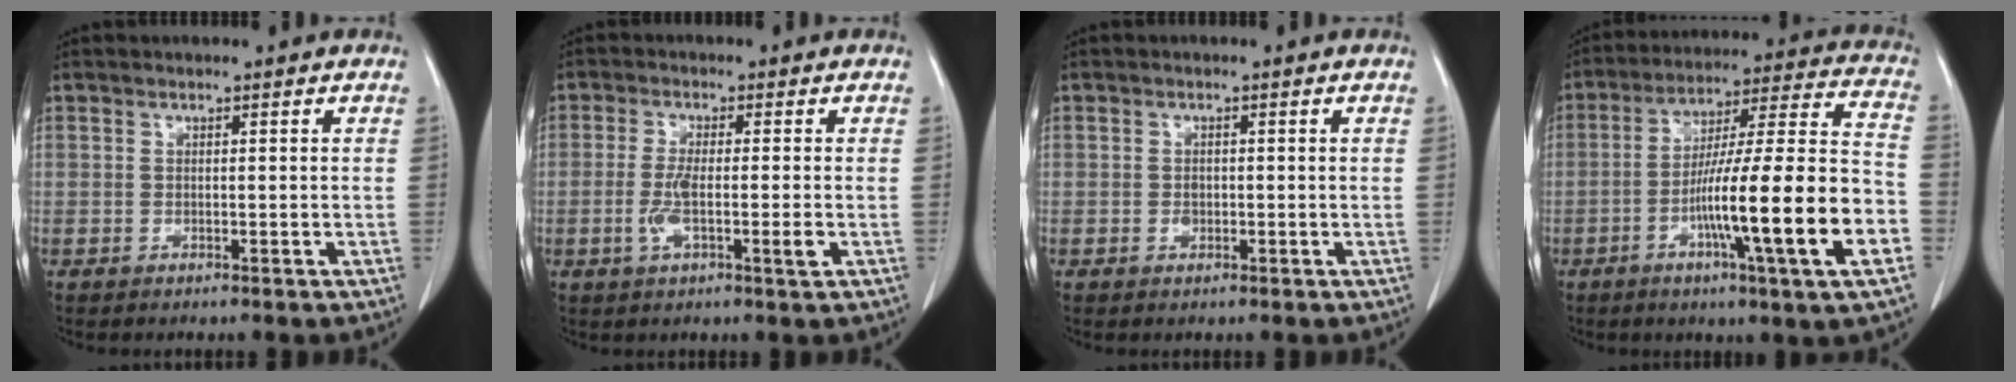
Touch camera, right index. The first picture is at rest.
{"total": 5.4, "force": [-1.3, 0.6, 5.2], "torque": [-0.101, -0.005, -0.021]}
{"total": 1.2, "force": [-0.2, 0.9, 0.8], "torque": [-0.012, 0.003, 0.001]}
{"total": 21.1, "force": [-6.8, 0.0, 19.9], "torque": [-0.291, -0.001, -0.111]}